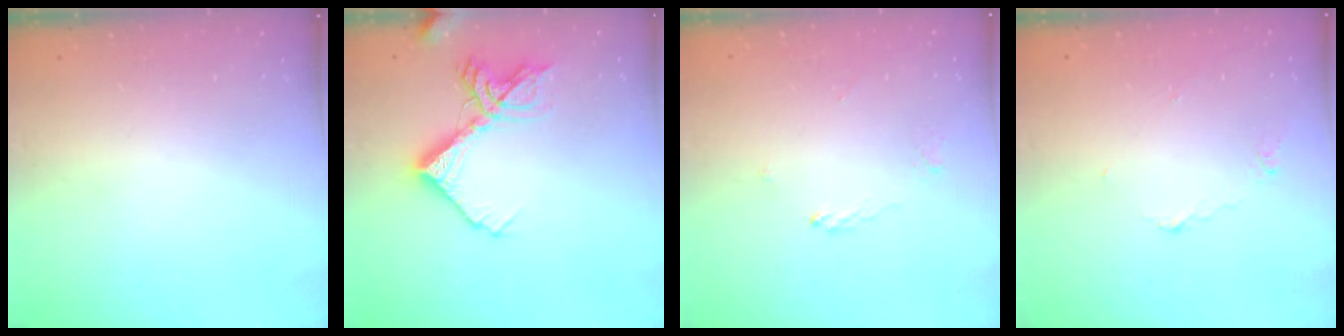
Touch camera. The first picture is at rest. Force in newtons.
{"total": 13.0, "press": 13.0, "slide": 0.7}
{"total": 2.0, "press": 2.0, "slide": 0.2}
{"total": 3.3, "press": 3.3, "slide": 0.4}